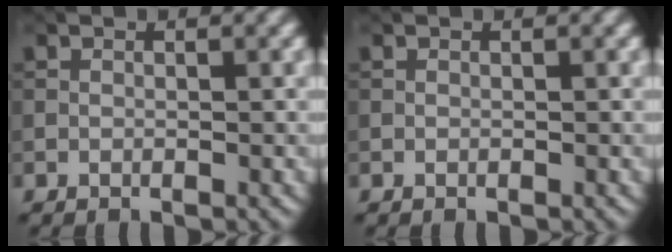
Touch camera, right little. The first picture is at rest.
{"total": 0.0}